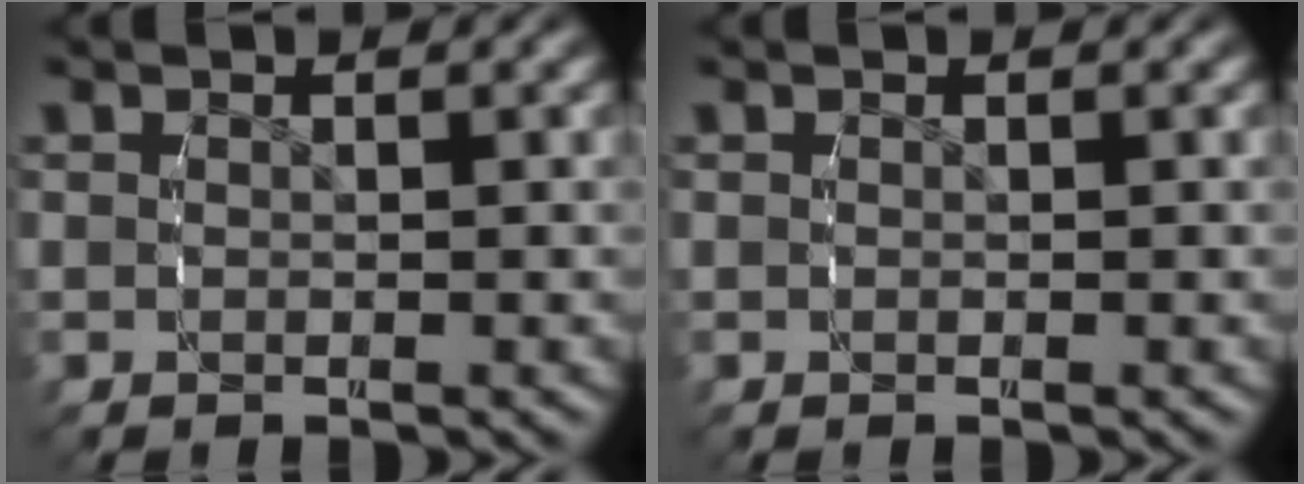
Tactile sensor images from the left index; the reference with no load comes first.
{"total": 0.0}